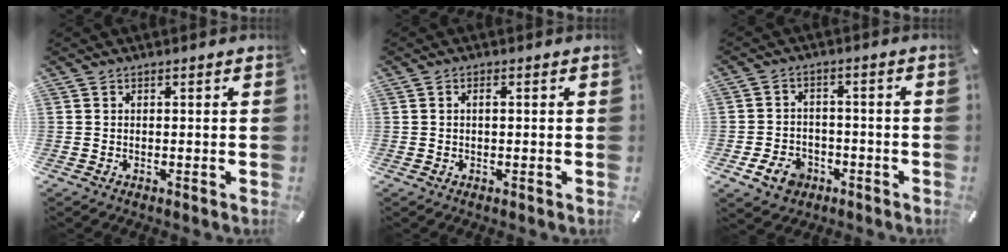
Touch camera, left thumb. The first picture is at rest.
{"total": 1.1, "force": [0.1, 0.6, 0.9], "torque": [-0.018, 0.004, 0.001]}
{"total": 7.1, "force": [-3.3, 5.6, 3.0], "torque": [-0.072, 0.017, -0.059]}